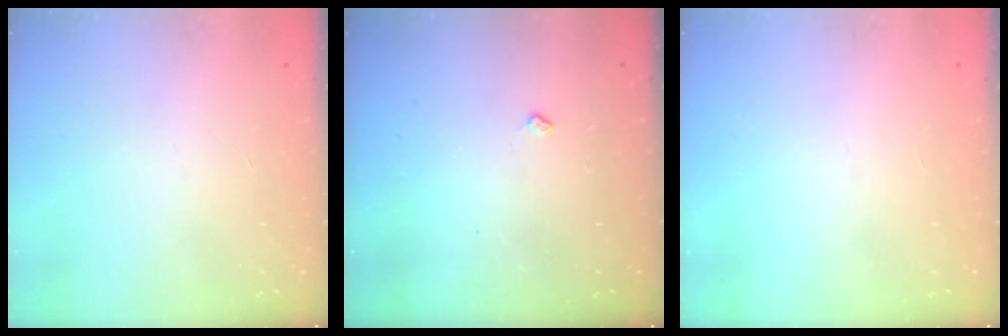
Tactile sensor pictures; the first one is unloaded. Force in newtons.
{"total": 2.7, "press": 2.6, "slide": 0.4}
{"total": 0.0}